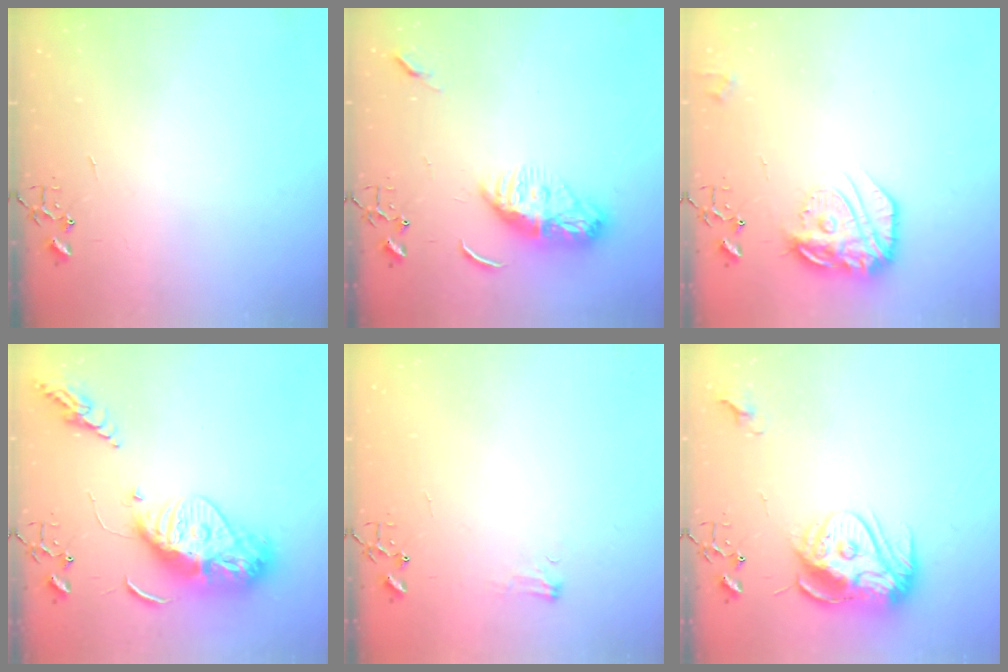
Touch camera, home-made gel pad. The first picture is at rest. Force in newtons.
{"total": 12.5, "press": 12.5, "slide": 1.1}
{"total": 17.4, "press": 17.3, "slide": 1.2}
{"total": 18.2, "press": 18.1, "slide": 1.5}
{"total": 5.5, "press": 5.5, "slide": 0.7}
{"total": 15.6, "press": 15.6, "slide": 1.3}